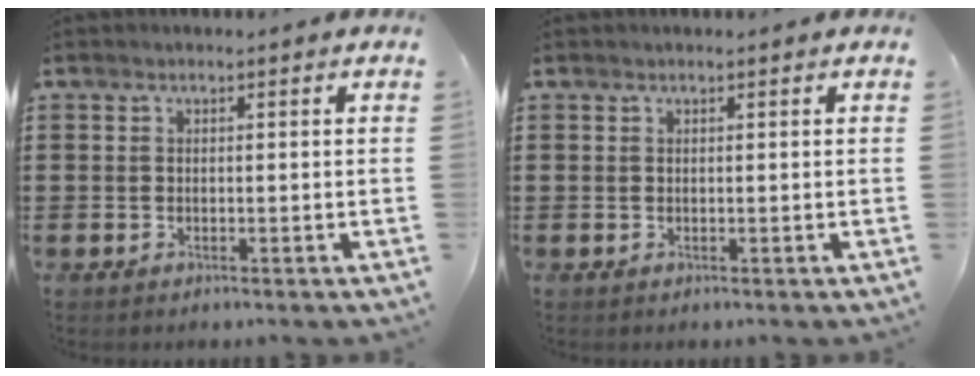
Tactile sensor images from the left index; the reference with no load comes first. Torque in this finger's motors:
{"motor_torque": [-0.10, 0.07, 0.01, -0.01]}